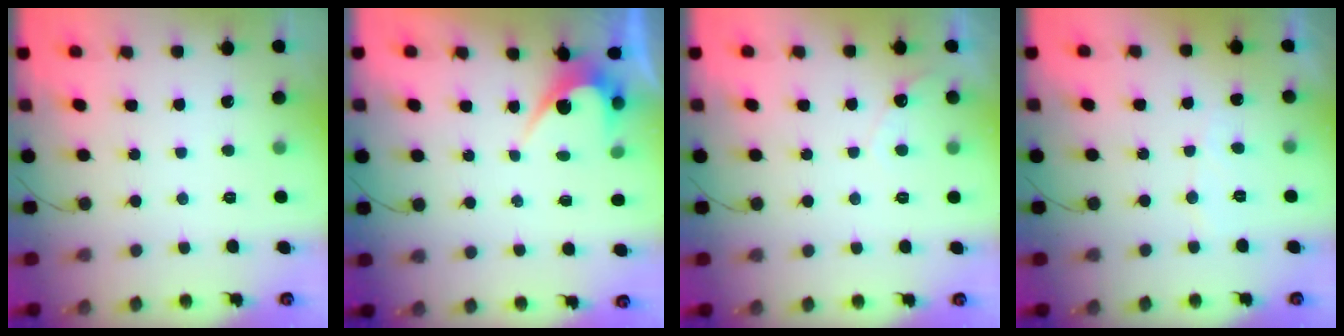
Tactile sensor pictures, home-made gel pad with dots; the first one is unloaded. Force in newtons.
{"total": 3.5, "press": 3.5, "slide": 0.2}
{"total": 3.8, "press": 3.8, "slide": 0.2}
{"total": 3.8, "press": 3.8, "slide": 0.2}